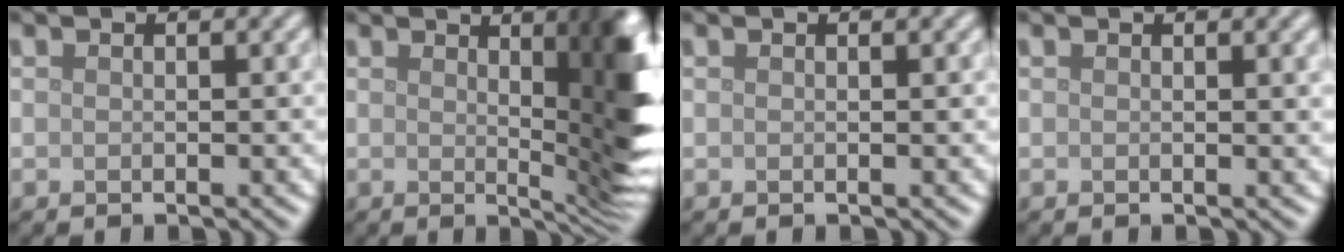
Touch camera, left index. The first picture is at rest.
{"total": 9.0, "force": [2.0, 2.2, 8.5], "torque": [-0.087, -0.001, 0.032]}
{"total": 0.0}
{"total": 1.4, "force": [0.5, 0.3, 1.2], "torque": [-0.010, 0.004, 0.006]}